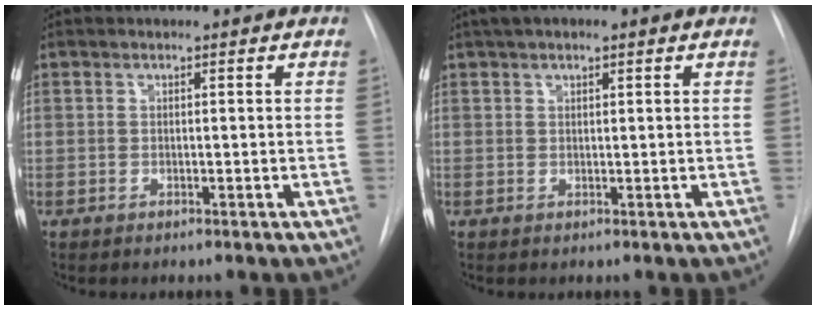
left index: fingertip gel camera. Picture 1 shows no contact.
{"total": 3.9, "force": [2.3, 1.3, 2.8], "torque": [-0.048, 0.023, 0.036]}